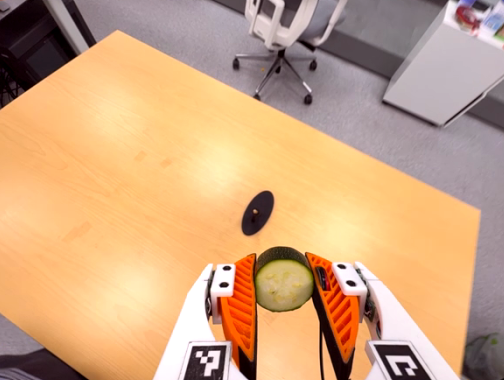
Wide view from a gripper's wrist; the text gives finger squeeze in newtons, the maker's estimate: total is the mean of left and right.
{"total": 10.5, "left": 9.8, "right": 11.2}